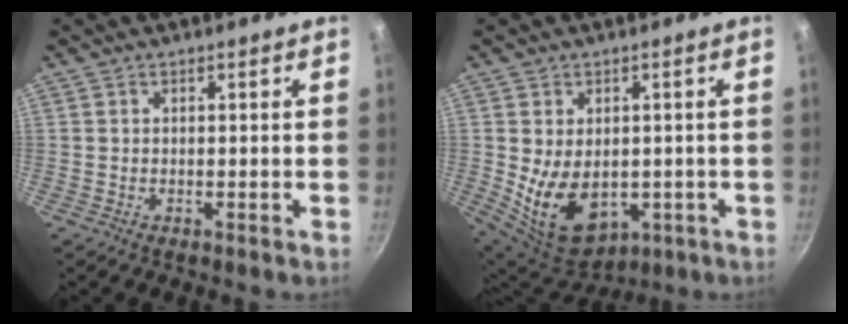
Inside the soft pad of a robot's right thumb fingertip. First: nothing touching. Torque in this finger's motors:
{"motor_torque": [-0.26, 1.20, 0.76, 0.87, 0.12]}